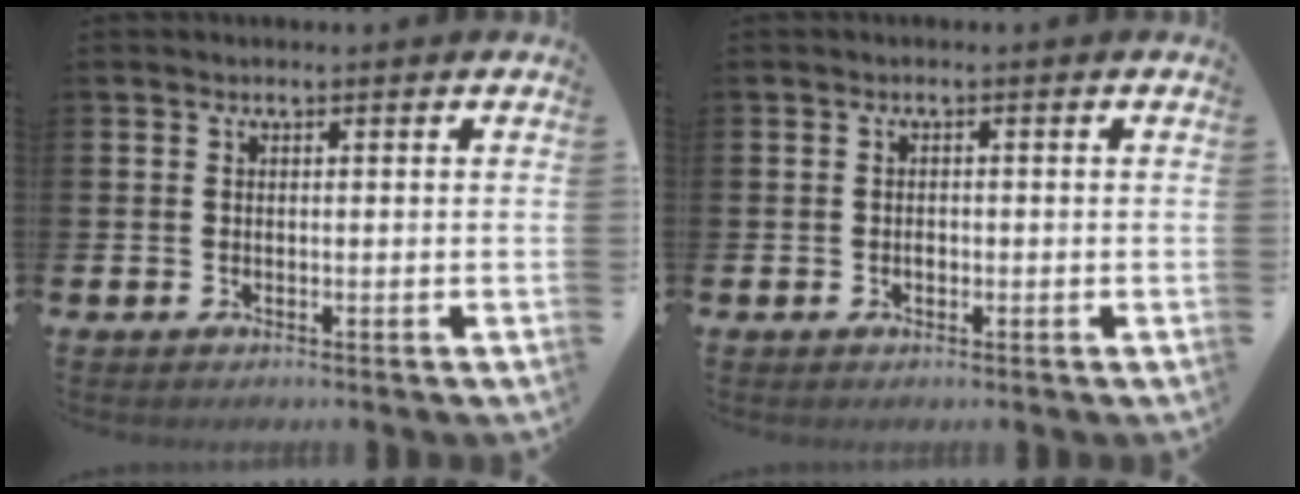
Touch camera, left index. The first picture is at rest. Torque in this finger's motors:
{"motor_torque": [0.18, 0.00, 0.01, 0.03]}